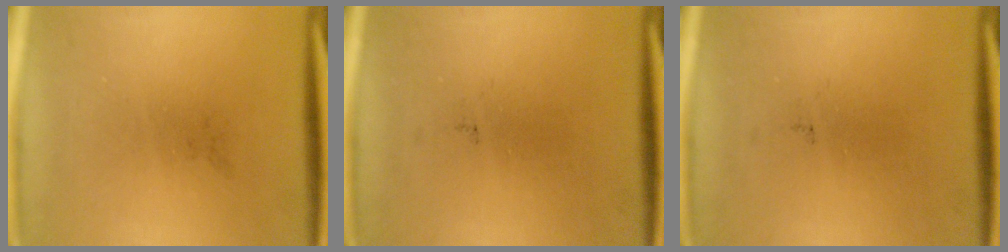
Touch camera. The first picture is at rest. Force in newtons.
{"total": 0.0}
{"total": 0.0}